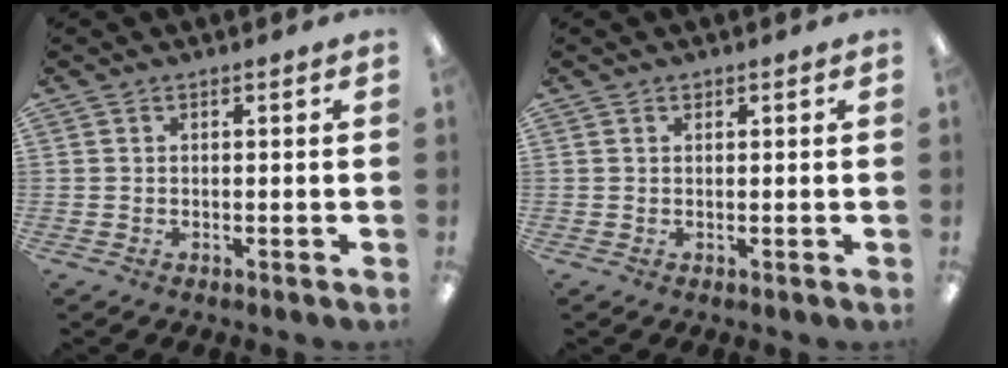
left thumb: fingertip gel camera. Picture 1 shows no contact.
{"total": 0.5, "force": [0.4, 0.3, 0.1], "torque": [-0.002, 0.002, 0.007]}